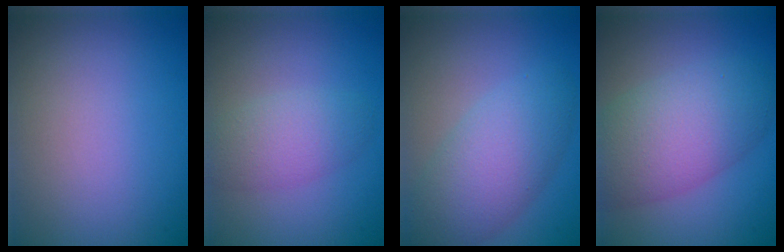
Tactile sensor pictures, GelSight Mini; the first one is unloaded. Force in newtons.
{"total": 3.2, "press": 3.2, "slide": 0.1}
{"total": 5.9, "press": 5.9, "slide": 0.2}
{"total": 7.5, "press": 7.5, "slide": 0.3}